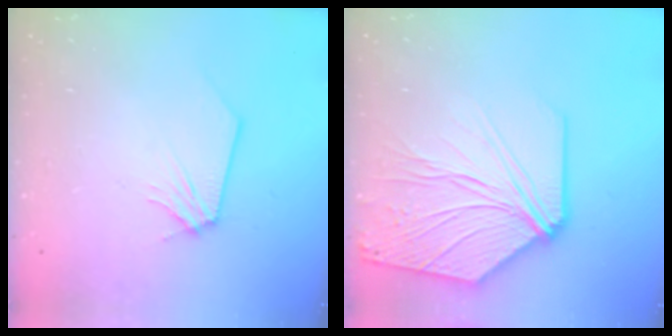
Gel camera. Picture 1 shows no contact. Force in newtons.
{"total": 16.1, "press": 15.9, "slide": 2.9}